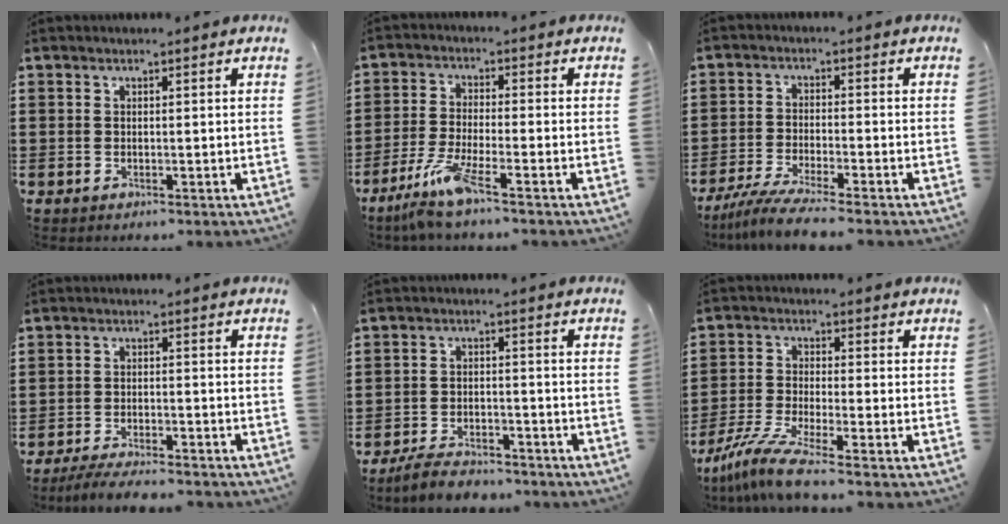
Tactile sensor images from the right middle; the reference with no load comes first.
{"total": 6.3, "force": [-4.1, 0.5, 4.7], "torque": [-0.109, -0.017, -0.081]}
{"total": 5.3, "force": [-4.7, -0.3, 2.5], "torque": [-0.061, -0.022, -0.091]}
{"total": 4.3, "force": [-4.1, 0.1, 1.3], "torque": [-0.030, -0.005, -0.081]}
{"total": 4.5, "force": [-4.3, 0.8, 1.0], "torque": [-0.025, 0.006, -0.089]}
{"total": 6.9, "force": [-5.6, 0.2, 4.1], "torque": [-0.098, -0.020, -0.110]}